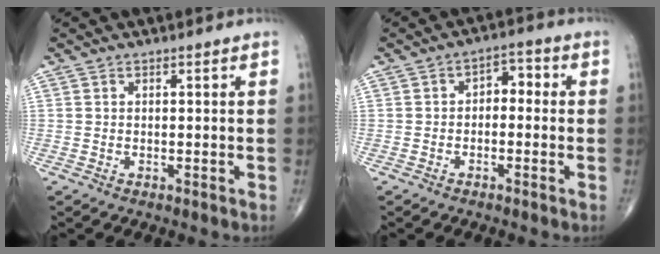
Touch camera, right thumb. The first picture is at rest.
{"total": 4.1, "force": [-0.5, 2.7, 3.0], "torque": [-0.027, 0.024, -0.020]}